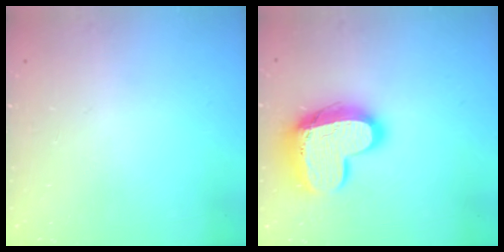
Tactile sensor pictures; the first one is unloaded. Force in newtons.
{"total": 16.3, "press": 16.3, "slide": 1.0}